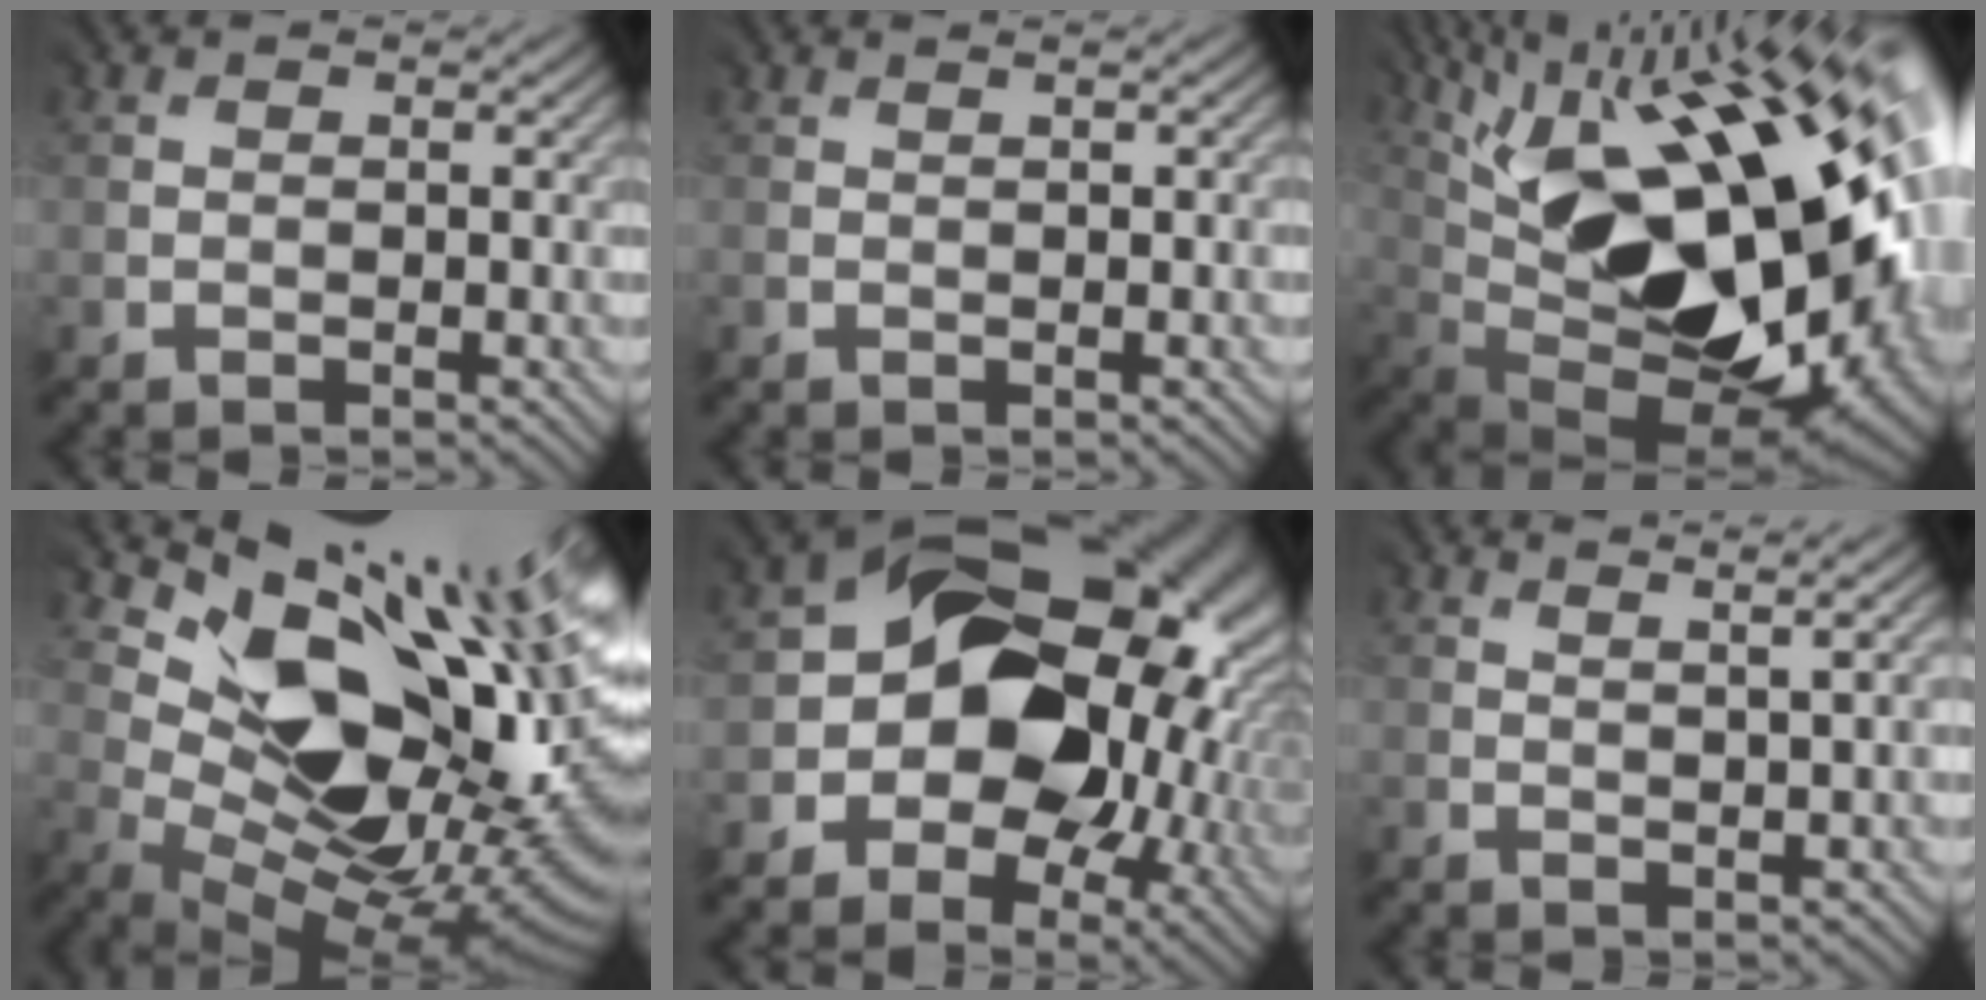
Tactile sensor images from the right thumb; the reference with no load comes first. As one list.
[{"total": 0.5, "force": [0.3, -0.5, 0.0], "torque": [-0.004, 0.003, 0.006]}, {"total": 22.0, "force": [5.2, 9.3, 19.3], "torque": [-0.325, 0.033, 0.078]}, {"total": 17.2, "force": [5.9, 8.7, 13.6], "torque": [-0.205, 0.000, 0.119]}, {"total": 18.1, "force": [-0.9, 14.2, 11.2], "torque": [-0.144, -0.029, -0.018]}, {"total": 2.6, "force": [2.0, -0.4, 1.6], "torque": [-0.025, 0.006, 0.032]}]